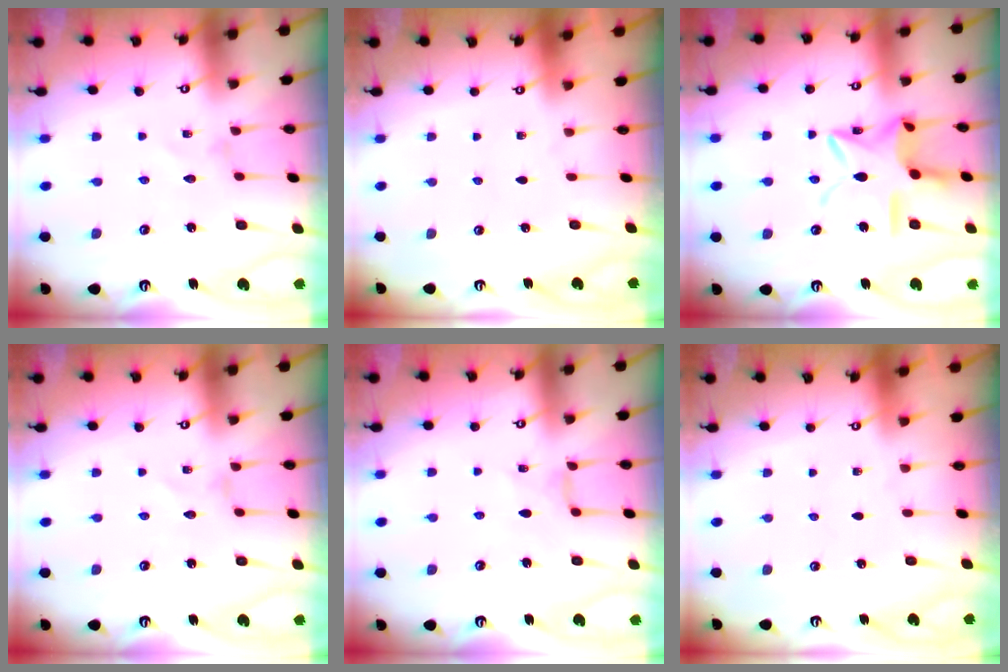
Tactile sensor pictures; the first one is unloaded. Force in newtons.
{"total": 0.0}
{"total": 16.4, "press": 16.4, "slide": 1.3}
{"total": 0.0}
{"total": 4.2, "press": 4.2, "slide": 0.2}
{"total": 0.0}